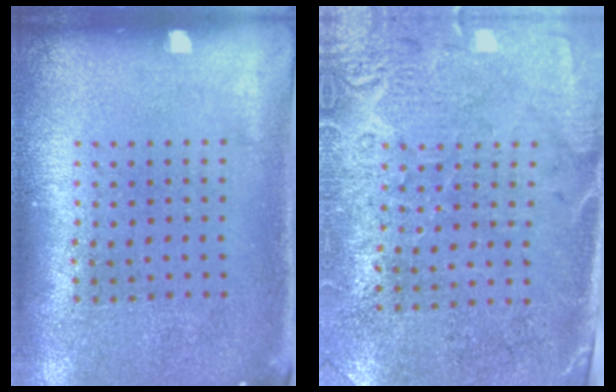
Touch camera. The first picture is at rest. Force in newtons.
{"total": 2.7, "press": 2.4, "slide": 1.2}